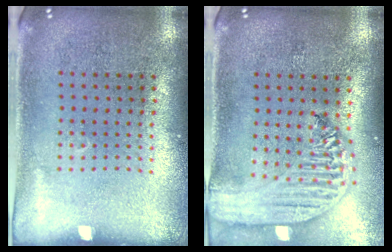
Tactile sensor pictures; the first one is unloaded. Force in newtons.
{"total": 2.8, "press": 2.3, "slide": 1.6}